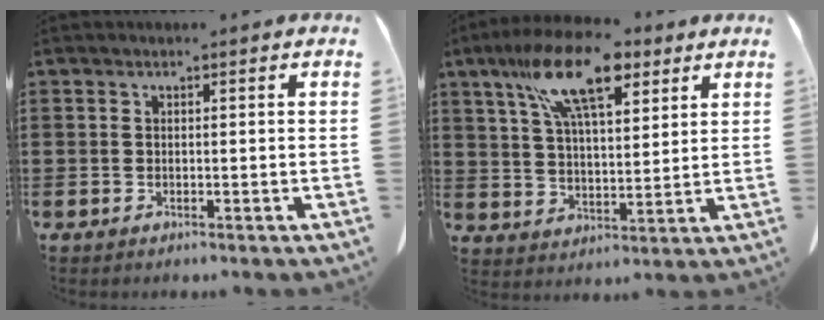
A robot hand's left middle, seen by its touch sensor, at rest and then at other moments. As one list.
[{"total": 14.9, "force": [9.0, 5.4, 10.5], "torque": [-0.204, -0.010, 0.156]}]